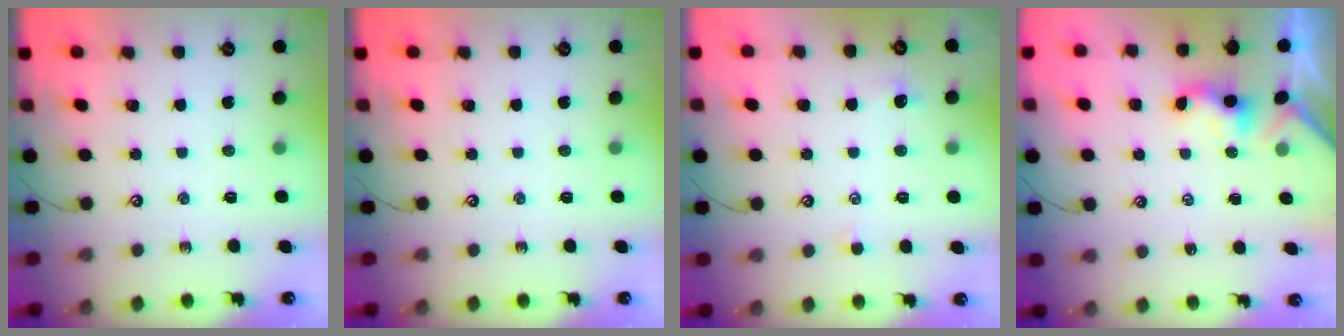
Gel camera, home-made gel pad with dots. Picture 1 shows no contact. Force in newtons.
{"total": 0.0}
{"total": 0.8, "press": 0.7, "slide": 0.5}
{"total": 0.8, "press": 0.6, "slide": 0.4}